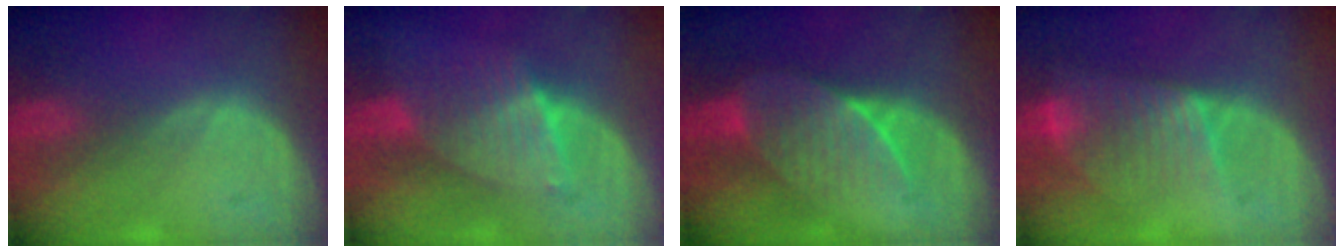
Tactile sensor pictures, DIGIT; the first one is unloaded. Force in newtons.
{"total": 6.3, "press": 6.2, "slide": 1.0}
{"total": 7.2, "press": 6.6, "slide": 2.9}
{"total": 7.9, "press": 6.7, "slide": 4.2}